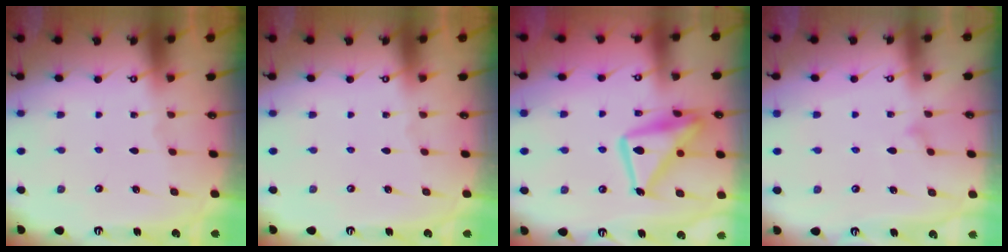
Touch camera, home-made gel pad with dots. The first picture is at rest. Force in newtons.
{"total": 0.0}
{"total": 17.3, "press": 17.2, "slide": 1.3}
{"total": 7.9, "press": 7.9, "slide": 0.3}